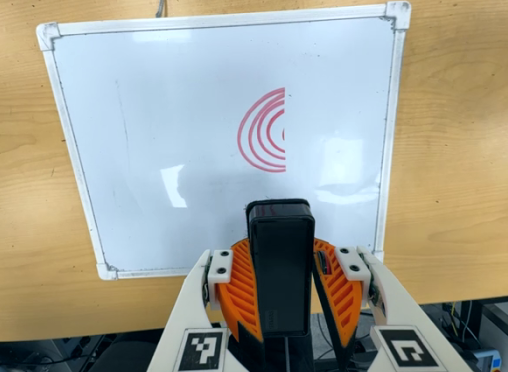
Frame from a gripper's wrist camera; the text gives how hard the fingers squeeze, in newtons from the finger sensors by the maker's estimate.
{"total": 10.2, "left": 10.2, "right": 10.2}